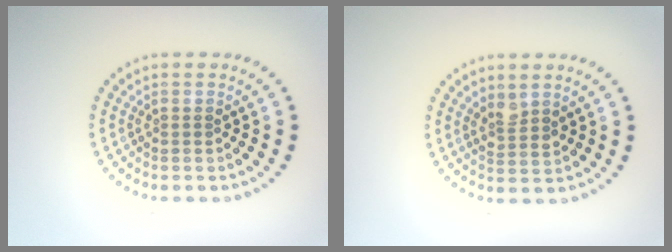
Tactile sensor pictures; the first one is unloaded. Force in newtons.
{"total": 1.7, "press": 1.5, "slide": 0.9}